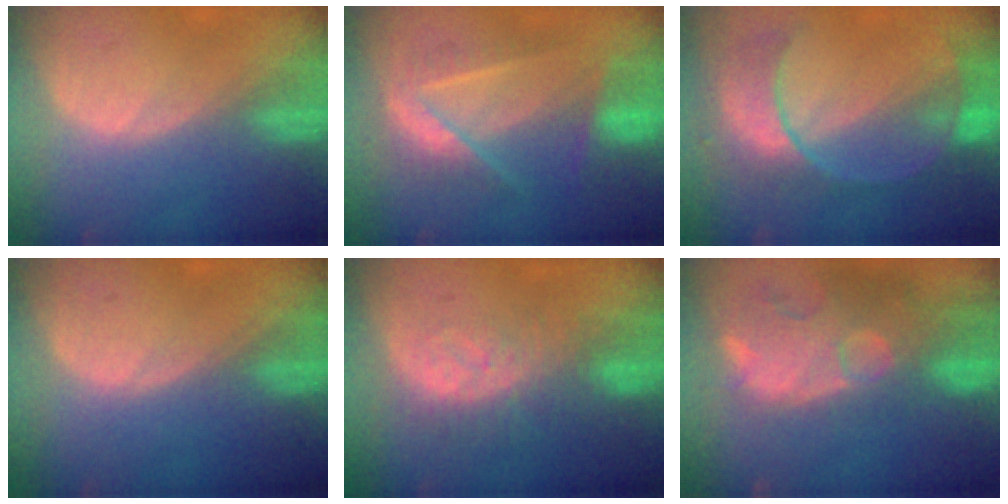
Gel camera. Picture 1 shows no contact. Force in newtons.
{"total": 7.1, "press": 7.1, "slide": 0.2}
{"total": 8.9, "press": 8.2, "slide": 3.5}
{"total": 0.0}
{"total": 8.3, "press": 7.2, "slide": 4.1}
{"total": 14.2, "press": 11.6, "slide": 8.2}